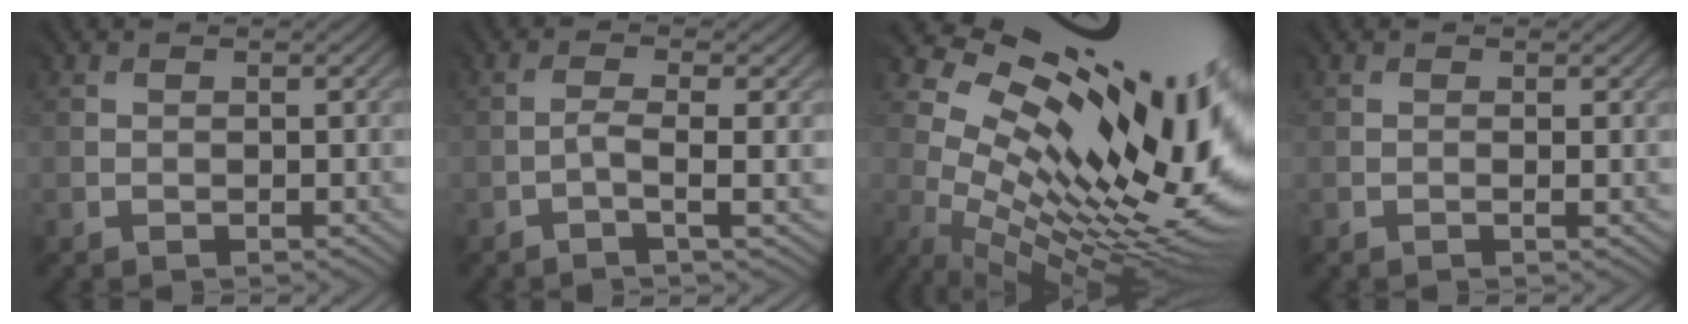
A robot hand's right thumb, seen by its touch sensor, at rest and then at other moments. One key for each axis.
{"total": 2.4, "fx": -1.0, "fy": 0.0, "fz": 2.1, "tx": -0.042, "ty": 0.004, "tz": -0.025}
{"total": 18.7, "fx": 5.3, "fy": 8.8, "fz": 15.7, "tx": -0.248, "ty": -0.006, "tz": 0.109}
{"total": 0.8, "fx": 0.0, "fy": 0.1, "fz": 0.8, "tx": -0.015, "ty": -0.002, "tz": 0.000}